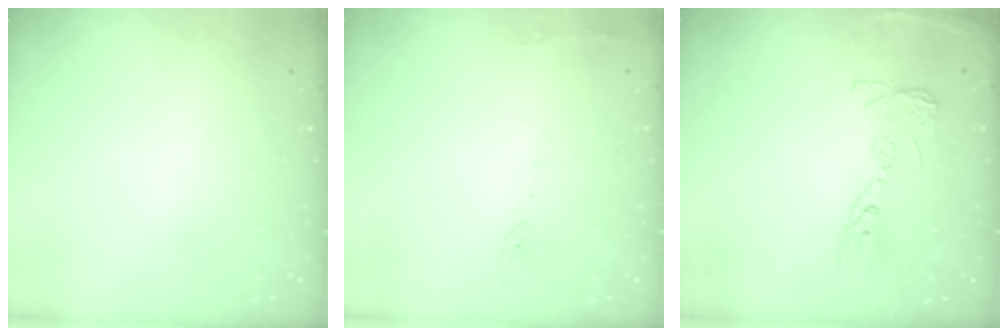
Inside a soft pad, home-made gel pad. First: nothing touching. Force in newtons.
{"total": 5.8, "press": 5.7, "slide": 0.9}
{"total": 13.8, "press": 13.7, "slide": 1.3}